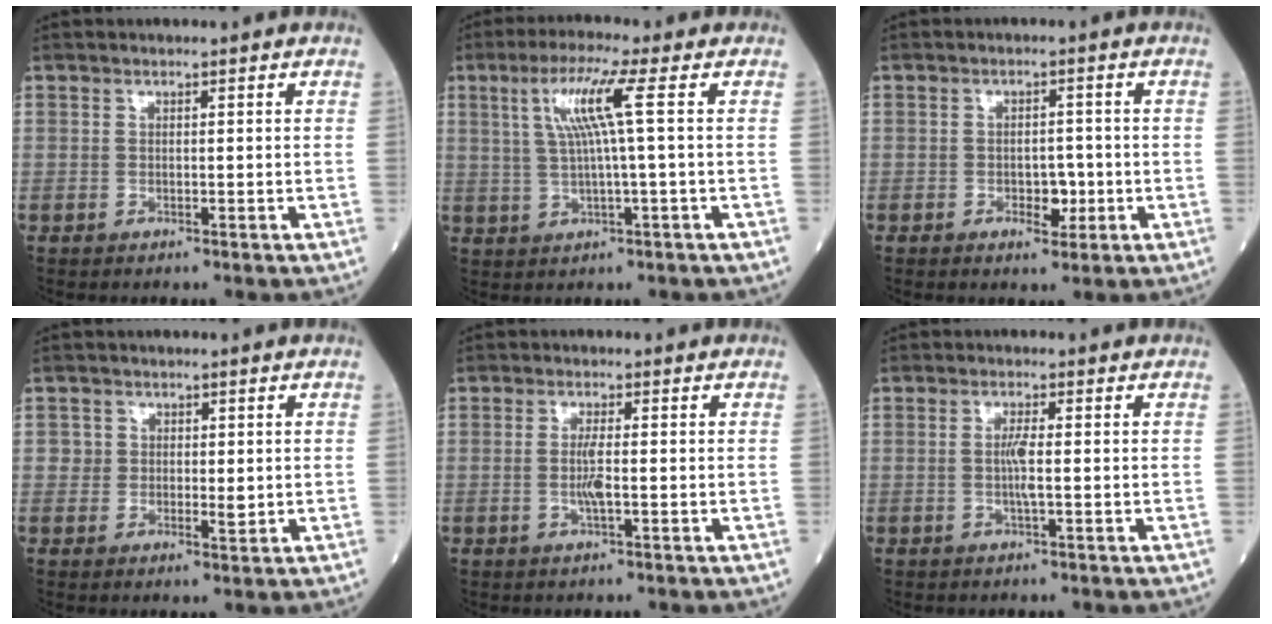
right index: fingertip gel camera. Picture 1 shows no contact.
{"total": 7.2, "force": [1.8, -1.0, 6.9], "torque": [-0.135, 0.012, 0.041]}
{"total": 3.3, "force": [-1.0, 1.8, 2.6], "torque": [-0.033, 0.003, -0.010]}
{"total": 2.8, "force": [0.4, 2.2, 1.7], "torque": [-0.019, -0.003, 0.003]}
{"total": 2.9, "force": [-0.3, 0.1, 2.8], "torque": [-0.064, -0.005, -0.009]}
{"total": 2.6, "force": [-0.1, -0.1, 2.6], "torque": [-0.053, -0.002, -0.004]}